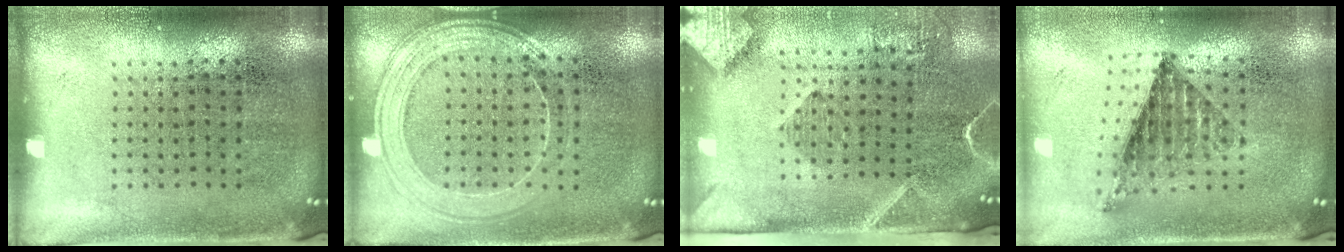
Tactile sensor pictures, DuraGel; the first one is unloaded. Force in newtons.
{"total": 1.6, "press": 1.5, "slide": 0.4}
{"total": 2.9, "press": 2.1, "slide": 2.0}
{"total": 0.8, "press": 0.8, "slide": 0.2}